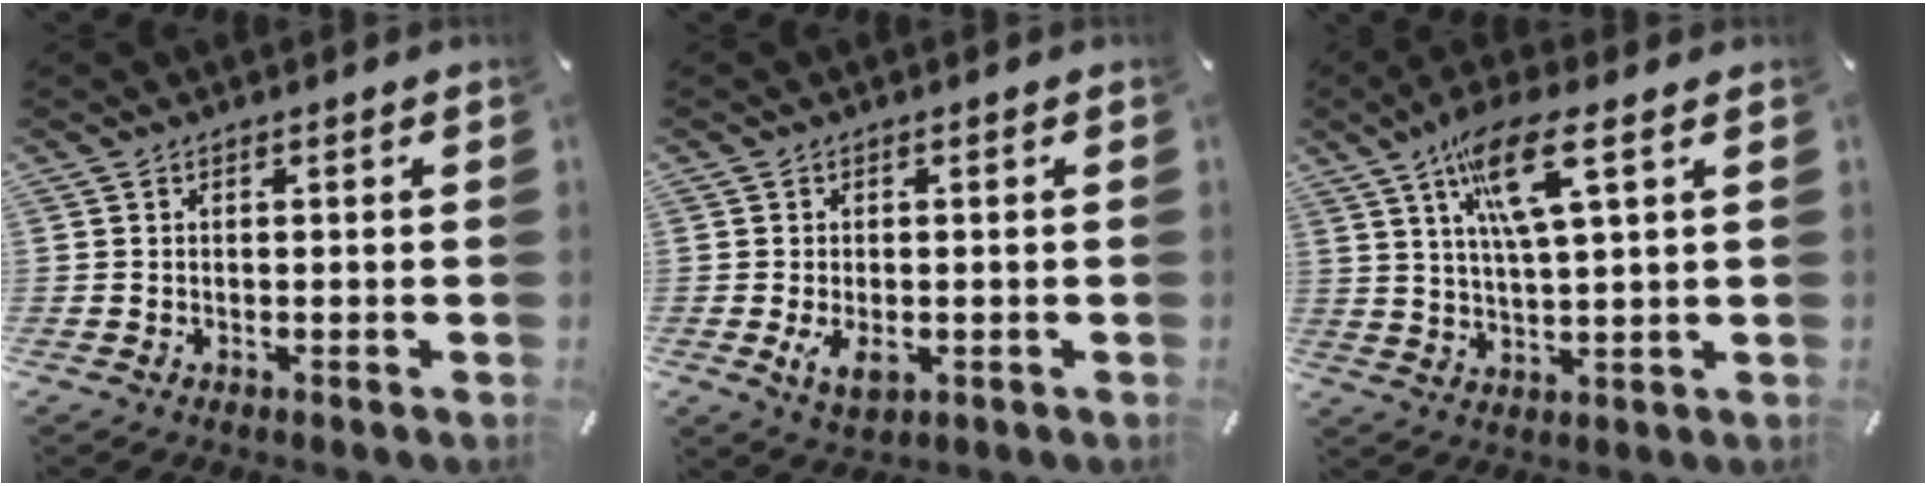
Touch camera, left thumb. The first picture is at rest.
{"total": 4.3, "force": [-0.9, 2.7, 3.2], "torque": [-0.065, -0.012, -0.023]}
{"total": 12.1, "force": [5.8, 2.8, 10.3], "torque": [-0.205, 0.001, 0.099]}